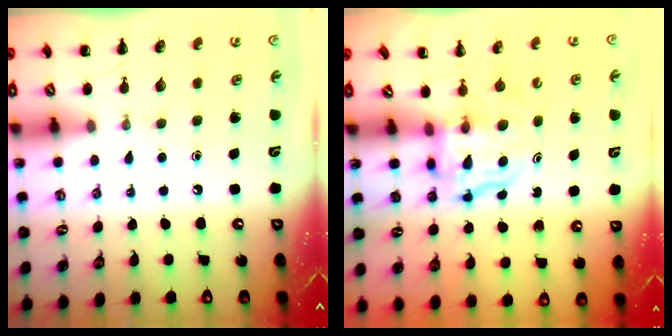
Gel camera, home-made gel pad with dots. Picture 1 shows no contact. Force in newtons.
{"total": 3.6, "press": 3.5, "slide": 0.3}